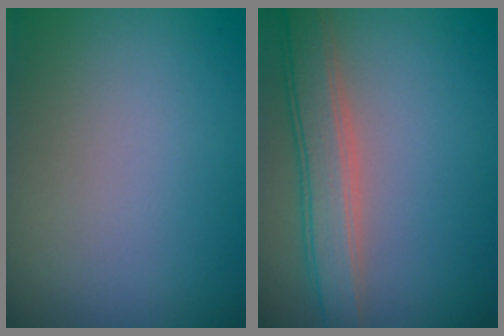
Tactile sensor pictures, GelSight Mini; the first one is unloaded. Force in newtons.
{"total": 4.6, "press": 4.6, "slide": 0.4}